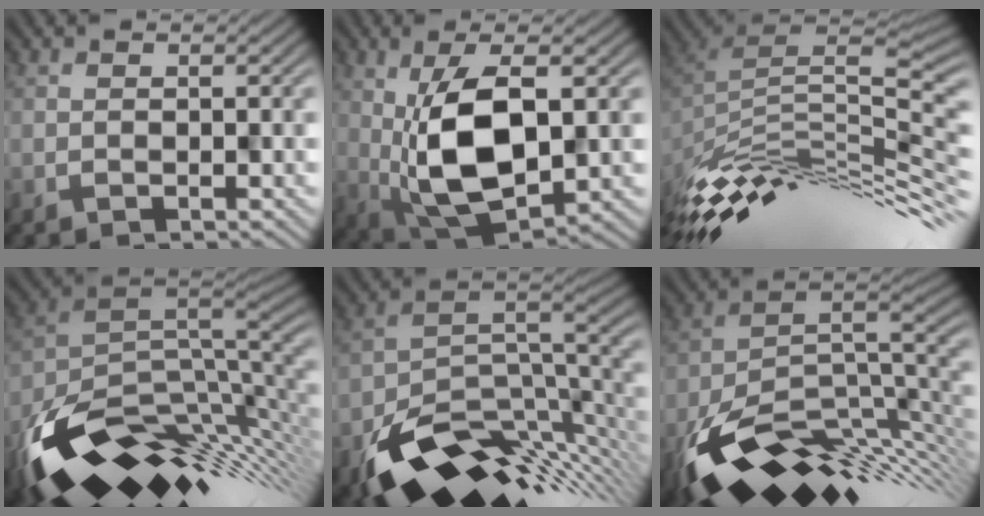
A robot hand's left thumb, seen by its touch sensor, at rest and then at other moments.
{"total": 11.7, "force": [1.3, 5.5, 10.2], "torque": [-0.206, -0.006, 0.032]}
{"total": 12.3, "force": [-3.8, 3.6, 11.1], "torque": [-0.197, 0.012, -0.068]}
{"total": 15.0, "force": [-4.3, 8.0, 12.0], "torque": [-0.239, -0.025, -0.079]}
{"total": 13.0, "force": [-5.8, 7.0, 9.3], "torque": [-0.171, -0.039, -0.082]}
{"total": 14.3, "force": [-5.3, 6.6, 11.5], "torque": [-0.207, -0.024, -0.089]}